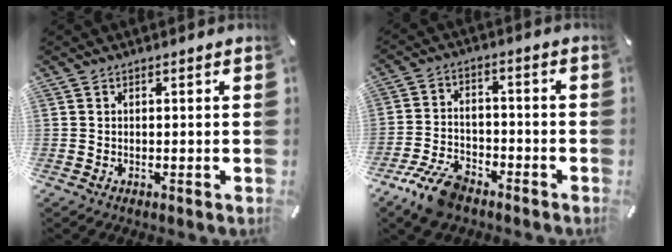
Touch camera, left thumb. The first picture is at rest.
{"total": 10.2, "force": [-6.8, 5.1, 5.6], "torque": [-0.111, 0.036, -0.124]}